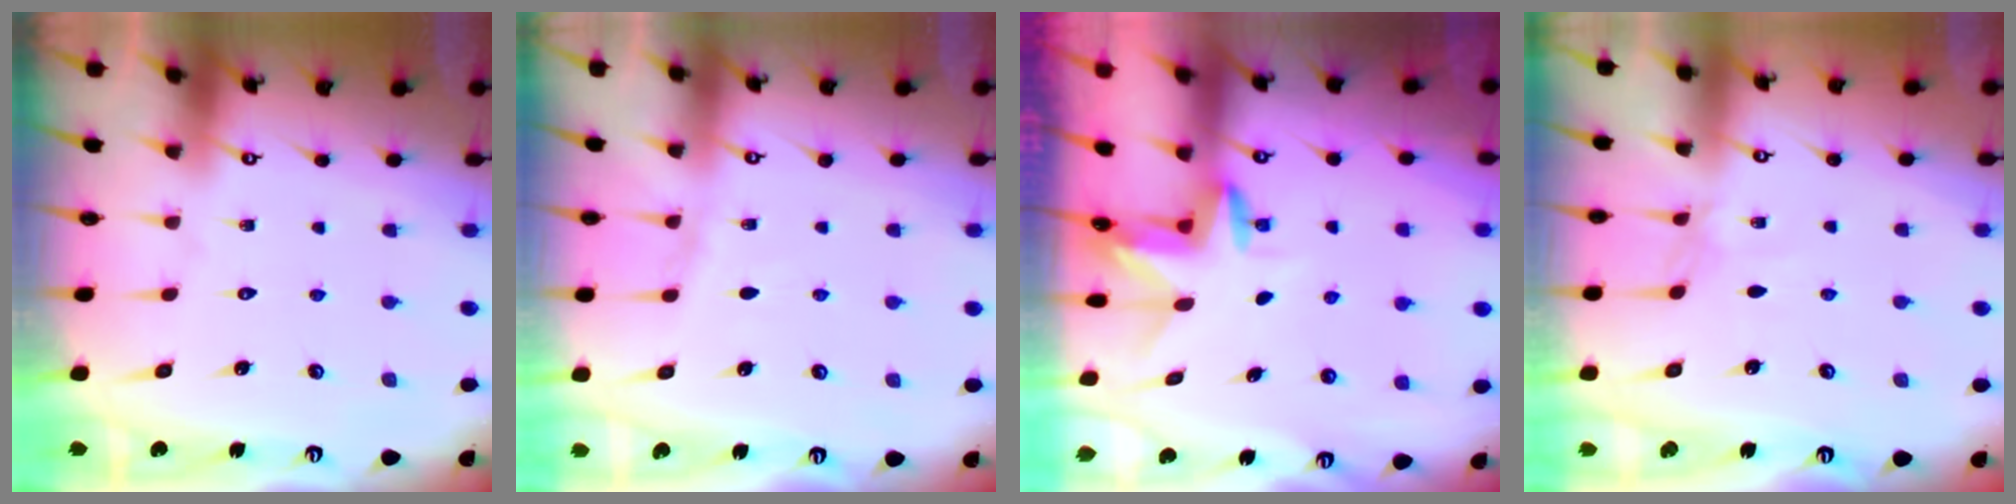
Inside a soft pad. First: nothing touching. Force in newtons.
{"total": 4.7, "press": 4.7, "slide": 0.6}
{"total": 3.3, "press": 3.3, "slide": 0.3}
{"total": 2.3, "press": 2.3, "slide": 0.5}